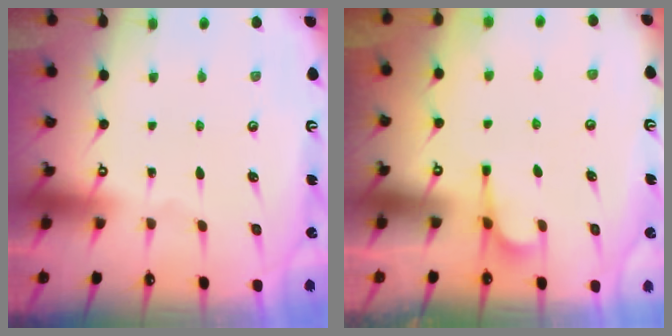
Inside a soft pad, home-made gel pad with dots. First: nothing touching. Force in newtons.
{"total": 1.5, "press": 1.0, "slide": 1.1}